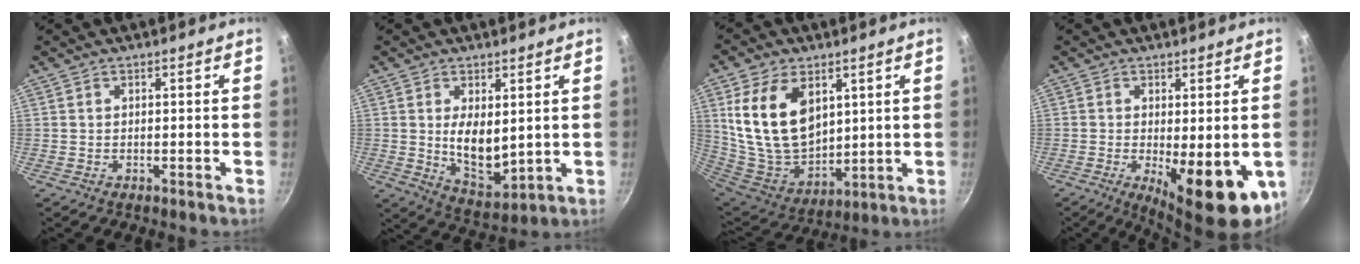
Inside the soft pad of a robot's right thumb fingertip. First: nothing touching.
{"total": 8.8, "force": [1.1, 4.6, 7.4], "torque": [-0.100, -0.027, 0.036]}
{"total": 18.1, "force": [6.0, 11.4, 12.8], "torque": [-0.218, -0.027, 0.135]}
{"total": 15.2, "force": [-4.5, 5.8, 13.4], "torque": [-0.147, -0.019, -0.045]}